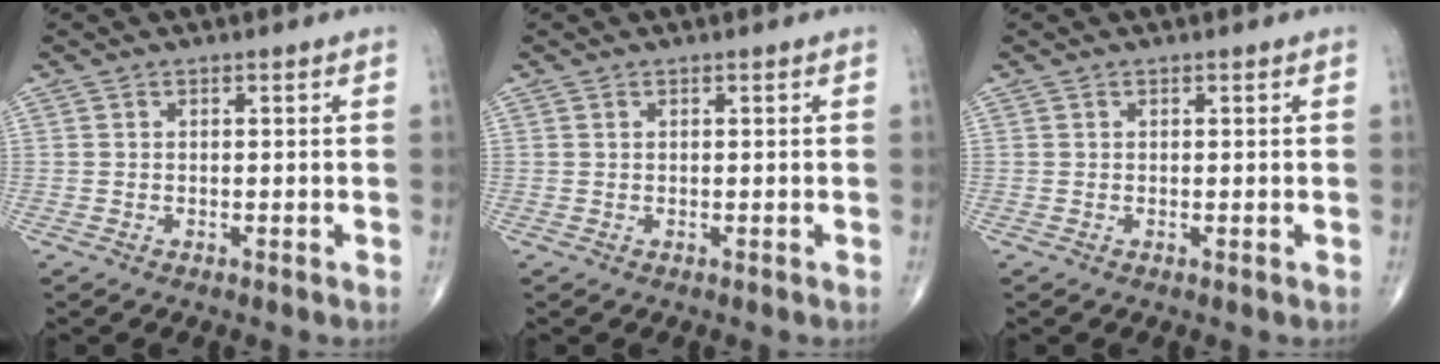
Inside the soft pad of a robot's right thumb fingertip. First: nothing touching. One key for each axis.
{"total": 0.0}
{"total": 0.0}